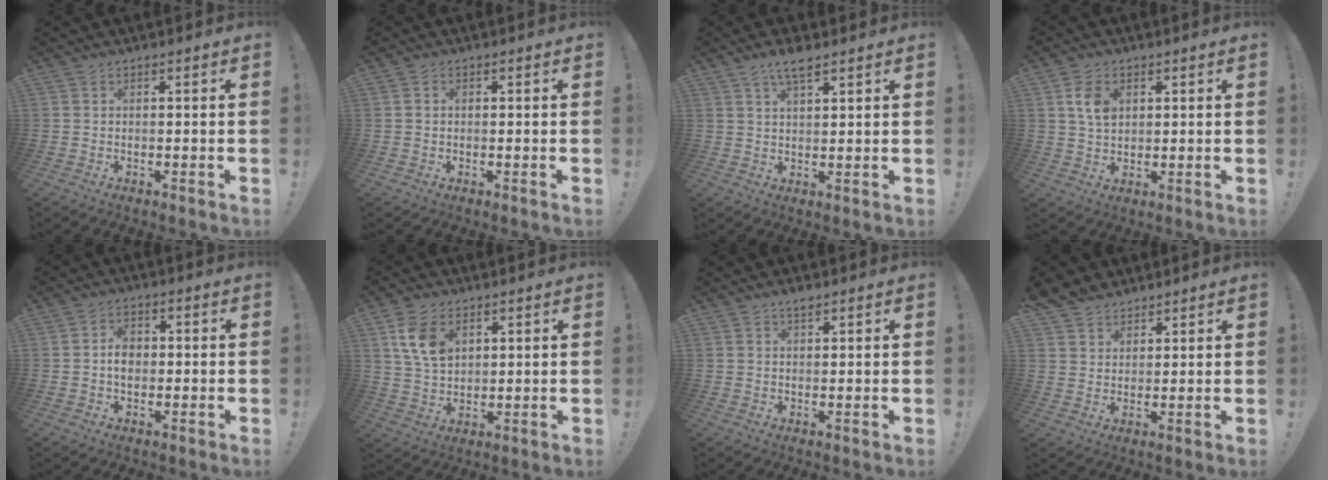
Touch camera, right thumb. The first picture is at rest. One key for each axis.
{"total": 0.6, "fx": -0.1, "fy": 0.5, "fz": 0.3, "tx": -0.005, "ty": 0.004, "tz": -0.002}
{"total": 6.1, "fx": 4.3, "fy": 1.7, "fz": 4.0, "tx": -0.062, "ty": -0.022, "tz": 0.072}
{"total": 6.8, "fx": 2.2, "fy": 4.7, "fz": 4.5, "tx": -0.075, "ty": -0.003, "tz": 0.038}
{"total": 4.5, "fx": -0.4, "fy": 3.4, "fz": 3.0, "tx": -0.033, "ty": 0.002, "tz": -0.009}
{"total": 9.9, "fx": 4.0, "fy": 6.7, "fz": 6.0, "tx": -0.100, "ty": -0.008, "tz": 0.077}
{"total": 2.1, "fx": 1.8, "fy": 0.4, "fz": 1.0, "tx": -0.005, "ty": -0.012, "tz": 0.029}
{"total": 5.5, "fx": 4.5, "fy": 3.1, "fz": 0.4, "tx": -0.011, "ty": -0.031, "tz": 0.088}